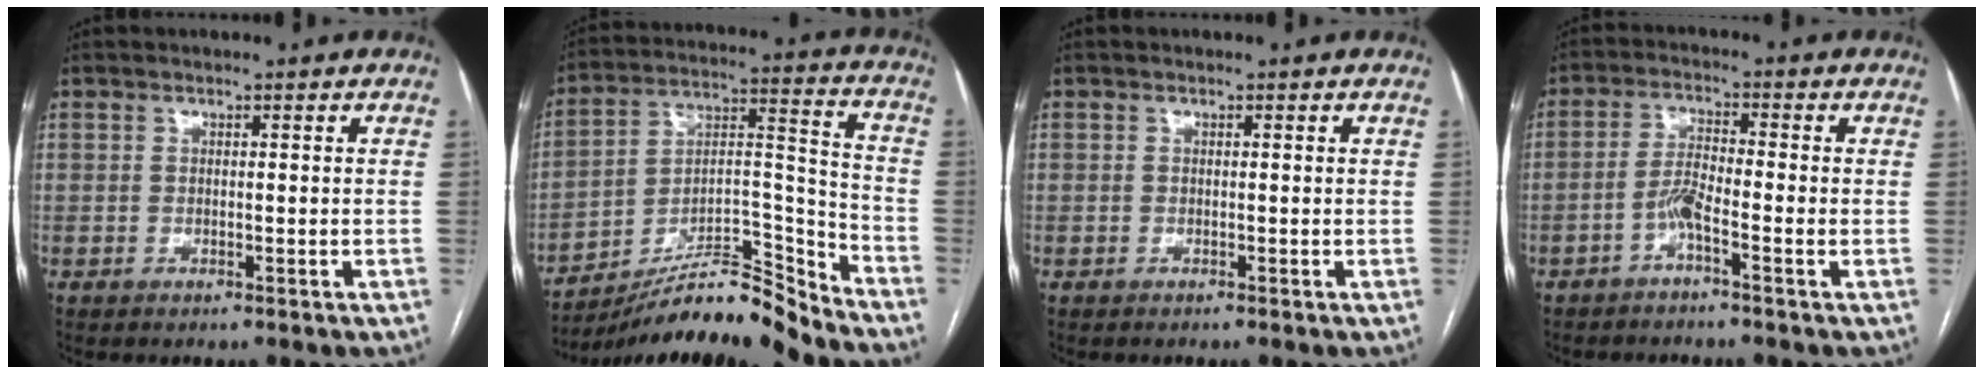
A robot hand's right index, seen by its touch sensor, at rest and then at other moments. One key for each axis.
{"total": 14.8, "fx": -14.1, "fy": 0.2, "fz": 4.6, "tx": -0.068, "ty": 0.057, "tz": -0.246}
{"total": 0.0}
{"total": 3.6, "fx": -2.0, "fy": 0.0, "fz": 3.0, "tx": -0.062, "ty": 0.007, "tz": -0.042}